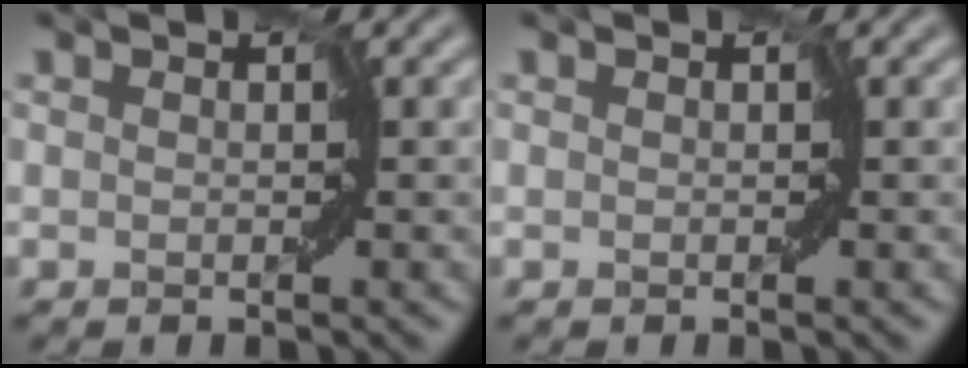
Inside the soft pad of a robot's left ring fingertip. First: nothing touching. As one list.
[{"total": 0.0}]